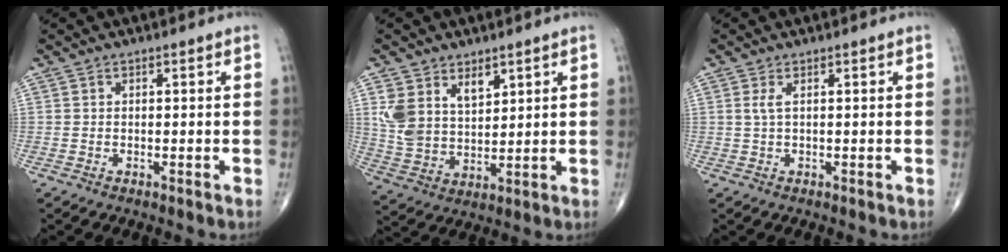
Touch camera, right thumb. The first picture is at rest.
{"total": 9.6, "force": [4.5, 6.1, 5.8], "torque": [-0.088, -0.022, 0.100]}
{"total": 1.4, "force": [0.4, 0.2, 1.3], "torque": [-0.040, 0.006, 0.011]}